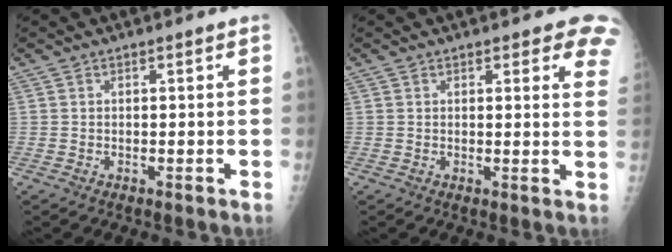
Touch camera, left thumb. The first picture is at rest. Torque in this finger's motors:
{"motor_torque": [0.10, 0.19, 0.01, -0.16, 0.04]}